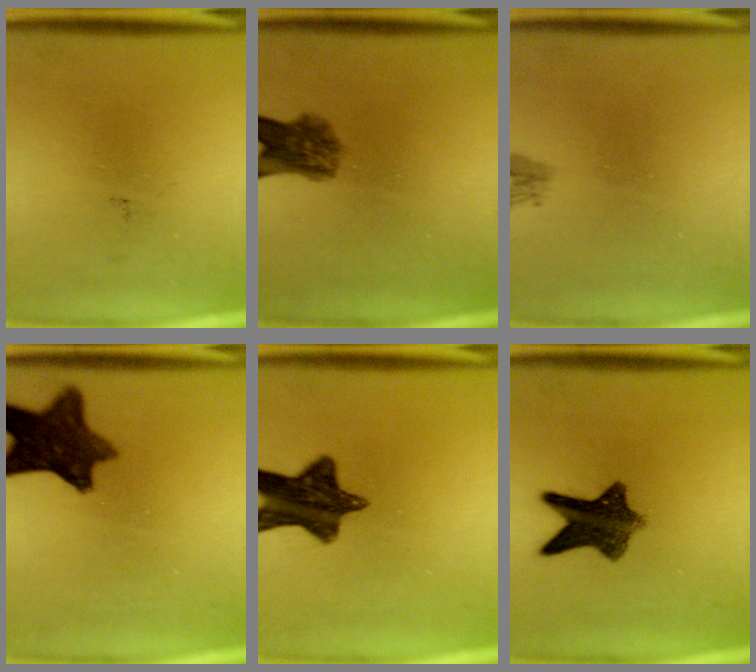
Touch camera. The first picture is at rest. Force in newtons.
{"total": 5.6}
{"total": 1.1}
{"total": 10.8}
{"total": 11.6}
{"total": 9.2}